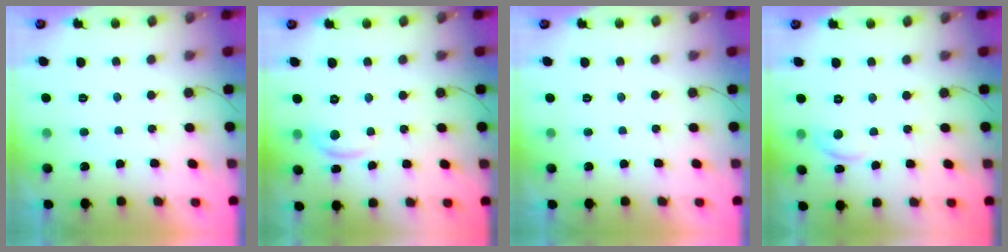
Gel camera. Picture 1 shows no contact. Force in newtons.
{"total": 6.7, "press": 6.7, "slide": 0.4}
{"total": 0.0}
{"total": 6.6, "press": 6.5, "slide": 0.7}